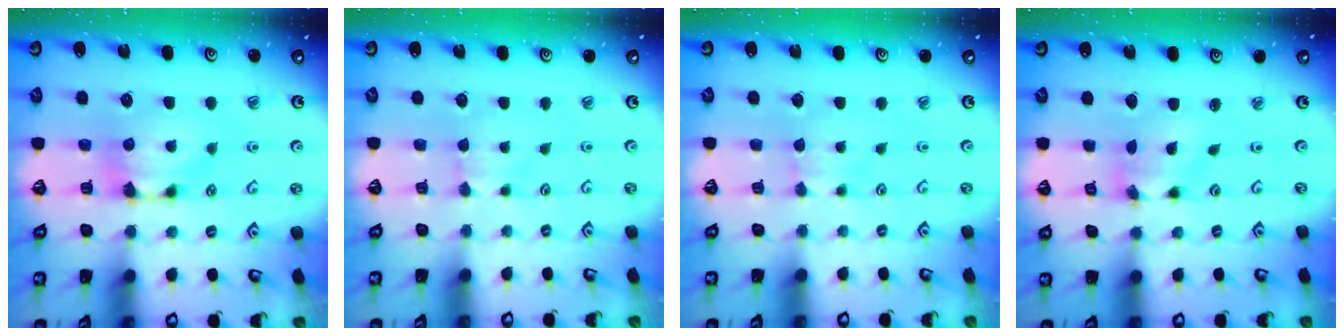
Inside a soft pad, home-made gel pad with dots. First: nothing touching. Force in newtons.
{"total": 2.4, "press": 2.3, "slide": 0.5}
{"total": 1.9, "press": 1.8, "slide": 0.4}
{"total": 1.4, "press": 0.6, "slide": 1.3}